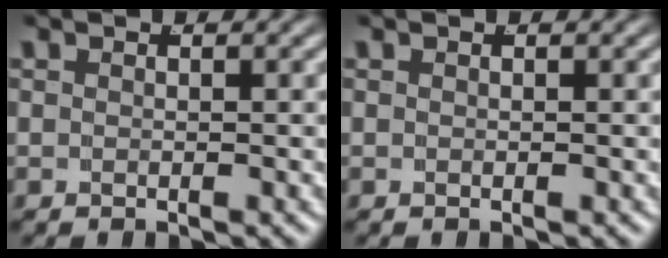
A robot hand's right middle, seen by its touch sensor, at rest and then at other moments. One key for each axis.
{"total": 0.0}